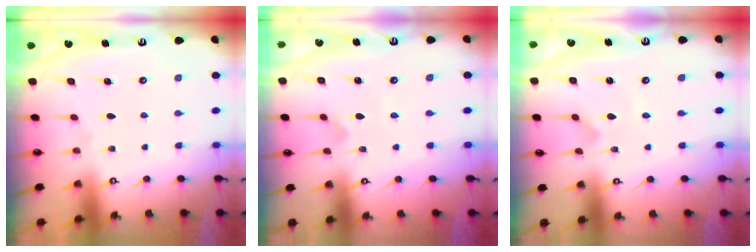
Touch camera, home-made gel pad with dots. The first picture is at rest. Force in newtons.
{"total": 3.2, "press": 3.2, "slide": 0.1}
{"total": 2.9, "press": 2.9, "slide": 0.1}